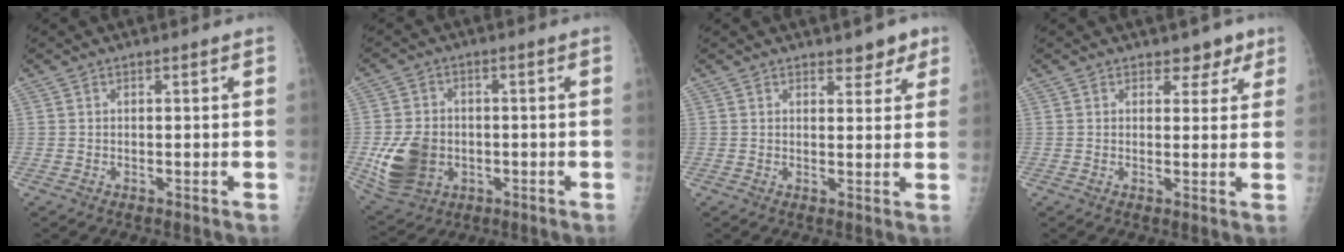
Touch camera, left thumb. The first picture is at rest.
{"total": 11.1, "force": [-2.0, 8.6, 6.7], "torque": [-0.116, 0.002, -0.024]}
{"total": 3.7, "force": [2.7, 1.9, 1.7], "torque": [0.006, -0.013, 0.034]}
{"total": 3.5, "force": [2.4, 2.3, 1.2], "torque": [0.016, -0.011, 0.028]}